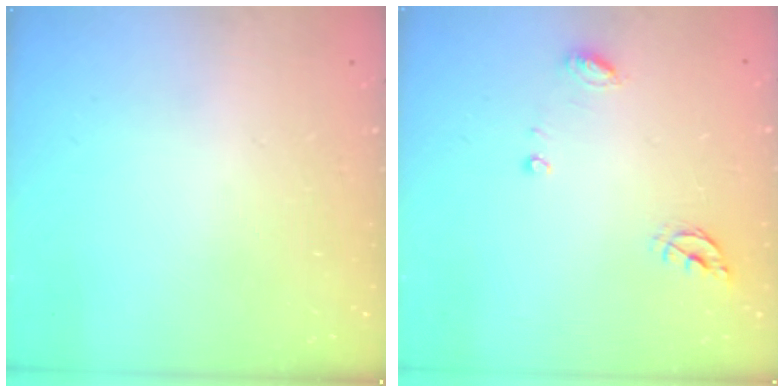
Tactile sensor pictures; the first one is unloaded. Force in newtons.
{"total": 6.4, "press": 6.4, "slide": 0.5}